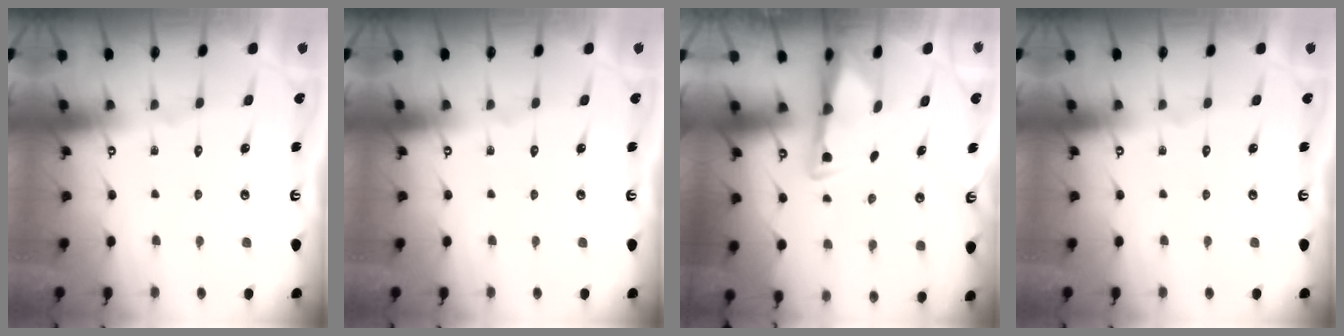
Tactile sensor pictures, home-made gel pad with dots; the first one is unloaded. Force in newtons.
{"total": 0.0}
{"total": 2.8, "press": 2.7, "slide": 0.5}
{"total": 0.0}